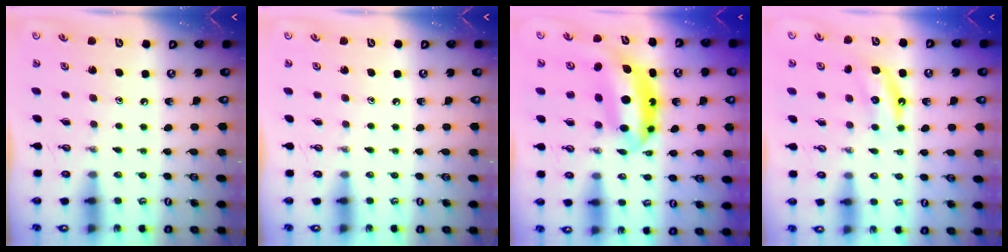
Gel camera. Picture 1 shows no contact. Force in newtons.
{"total": 0.0}
{"total": 9.2, "press": 9.2, "slide": 0.7}
{"total": 6.1, "press": 6.1, "slide": 0.8}